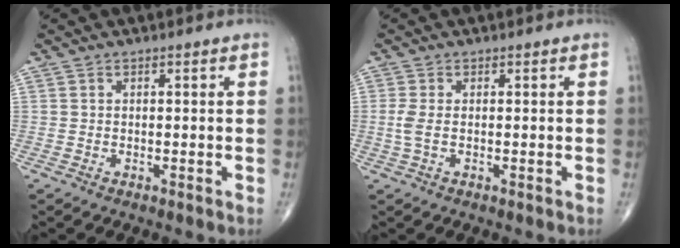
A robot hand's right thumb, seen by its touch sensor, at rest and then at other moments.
{"total": 2.4, "force": [-0.1, 0.8, 2.3], "torque": [-0.068, -0.004, -0.003]}